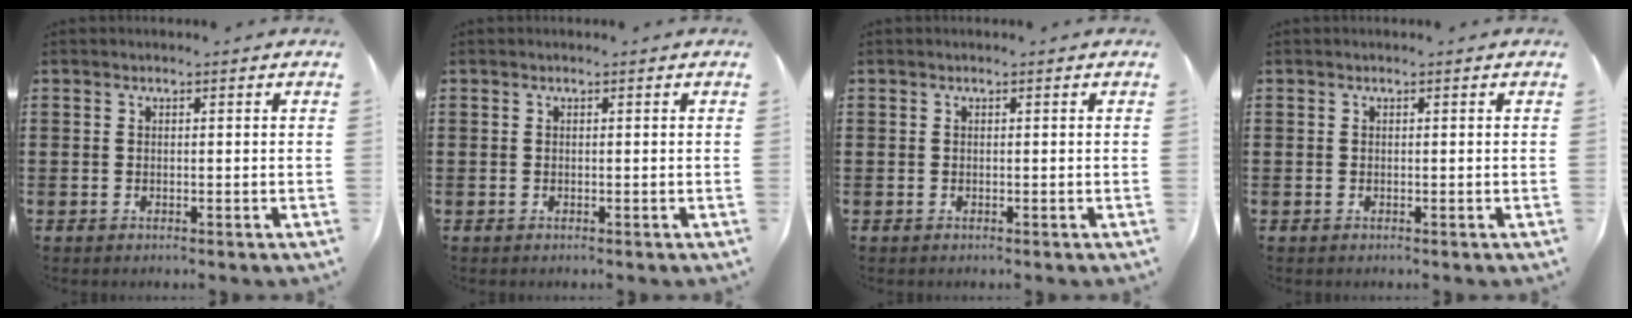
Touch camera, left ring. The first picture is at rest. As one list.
[{"total": 0.0}, {"total": 0.0}, {"total": 0.0}]